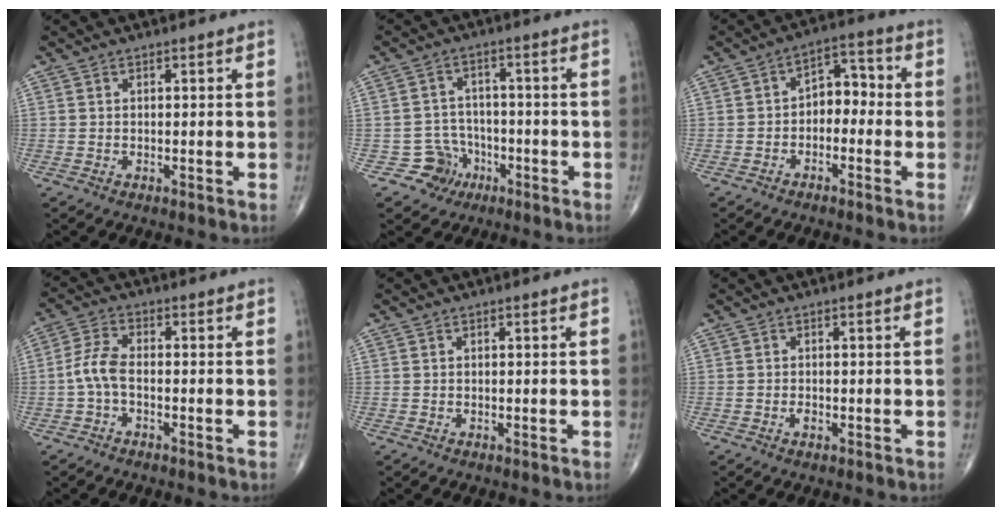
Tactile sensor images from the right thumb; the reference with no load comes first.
{"total": 5.5, "force": [-2.7, 4.8, 0.2], "torque": [0.038, 0.020, -0.045]}
{"total": 6.4, "force": [-1.2, 4.4, 4.5], "torque": [-0.040, 0.038, -0.034]}
{"total": 5.0, "force": [-1.2, 2.4, 4.2], "torque": [-0.094, 0.017, -0.033]}
{"total": 0.0}
{"total": 1.0, "force": [-0.4, 0.6, 0.7], "torque": [-0.011, 0.001, -0.007]}